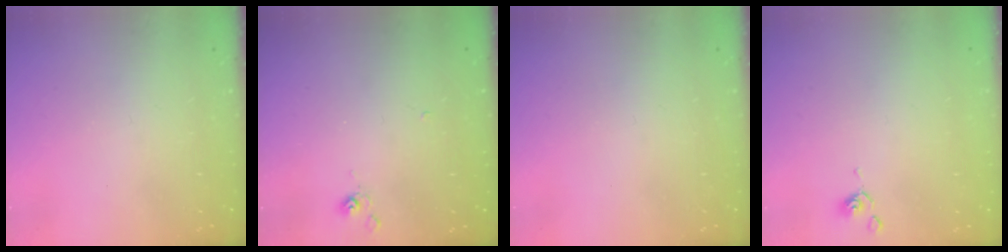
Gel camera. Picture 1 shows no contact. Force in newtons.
{"total": 5.1, "press": 5.1, "slide": 0.3}
{"total": 0.0}
{"total": 2.0, "press": 2.0, "slide": 0.4}